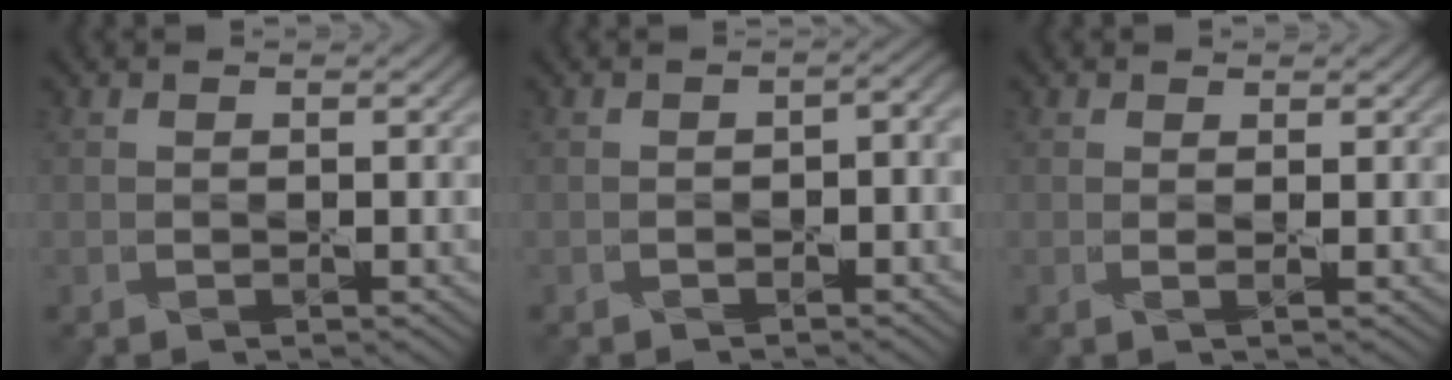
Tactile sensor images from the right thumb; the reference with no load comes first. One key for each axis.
{"total": 2.7, "fx": -0.8, "fy": 1.1, "fz": 2.4, "tx": -0.037, "ty": -0.007, "tz": -0.010}
{"total": 0.6, "fx": 0.4, "fy": 0.0, "fz": 0.5, "tx": -0.012, "ty": 0.001, "tz": 0.003}